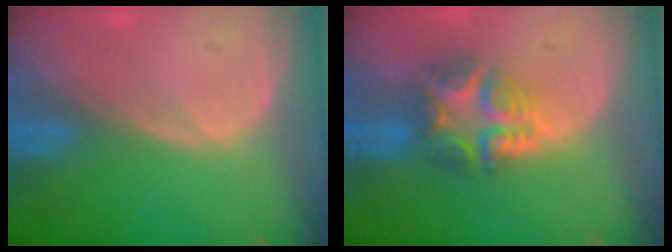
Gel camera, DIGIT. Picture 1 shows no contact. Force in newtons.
{"total": 7.6, "press": 6.5, "slide": 3.8}